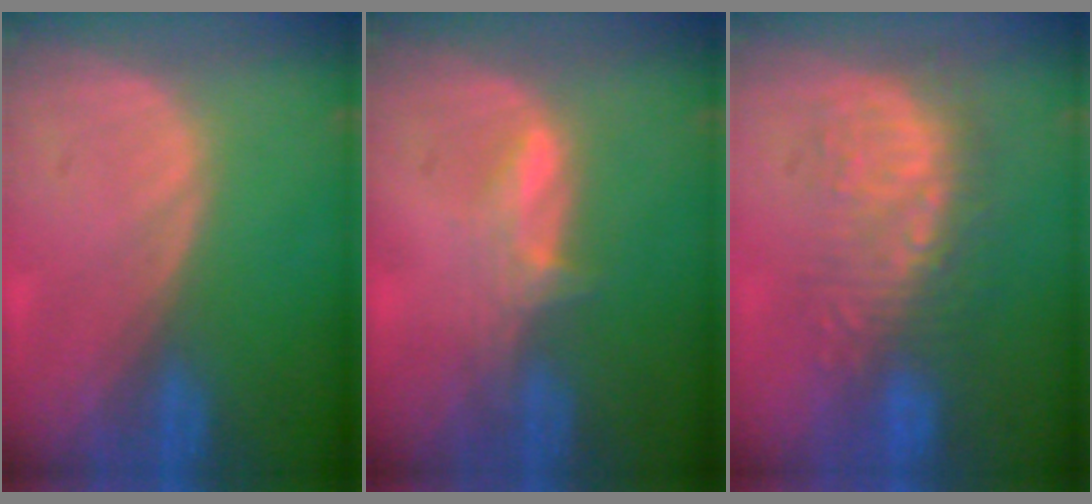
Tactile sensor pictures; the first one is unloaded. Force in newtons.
{"total": 2.8, "press": 2.8, "slide": 0.4}
{"total": 8.8, "press": 8.6, "slide": 2.0}